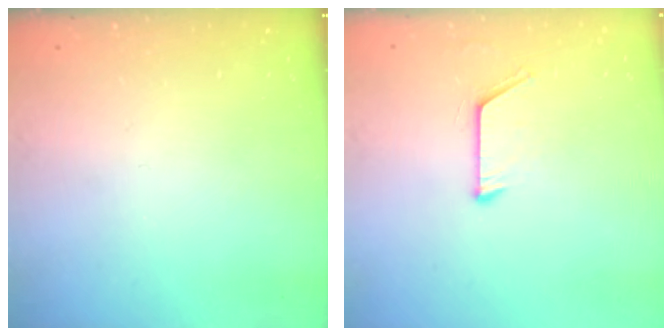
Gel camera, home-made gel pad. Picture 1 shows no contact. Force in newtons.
{"total": 6.9, "press": 6.9, "slide": 0.7}